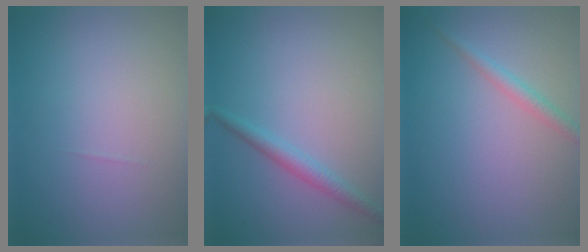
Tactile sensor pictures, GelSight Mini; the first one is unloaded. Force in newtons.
{"total": 1.9, "press": 1.9, "slide": 0.1}
{"total": 1.6, "press": 1.6, "slide": 0.0}